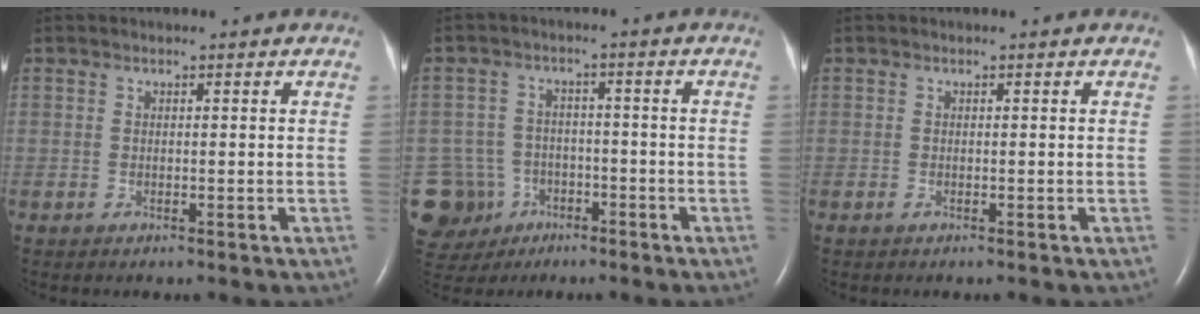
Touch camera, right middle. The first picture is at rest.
{"total": 9.5, "force": [-4.3, 8.4, 1.3], "torque": [-0.048, 0.013, -0.056]}
{"total": 0.0}